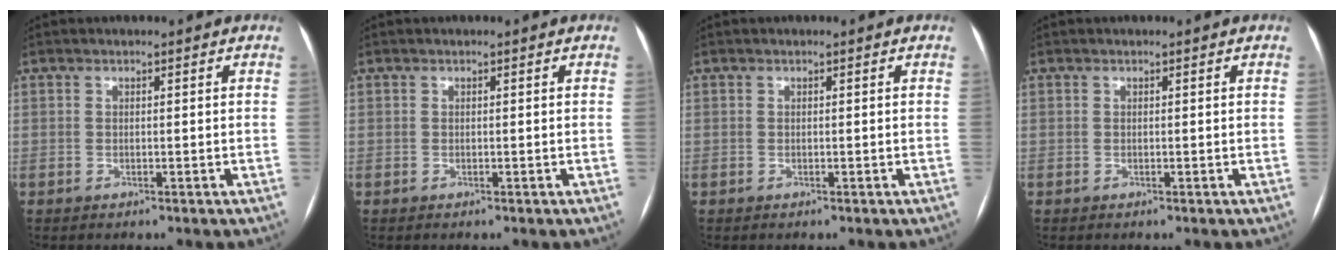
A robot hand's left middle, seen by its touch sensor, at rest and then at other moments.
{"total": 0.0}
{"total": 0.0}
{"total": 0.0}